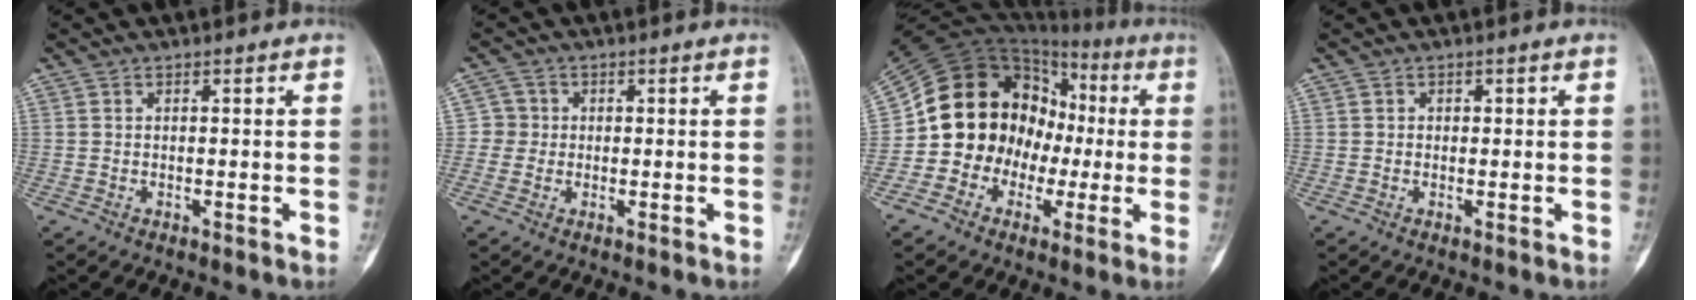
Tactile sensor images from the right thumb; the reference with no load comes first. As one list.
[{"total": 2.9, "force": [-0.1, 2.9, 0.2], "torque": [0.021, 0.010, -0.009]}, {"total": 16.1, "force": [-1.7, 13.9, 8.0], "torque": [-0.084, 0.078, -0.026]}, {"total": 0.9, "force": [0.1, 0.8, 0.3], "torque": [0.005, 0.003, 0.000]}]